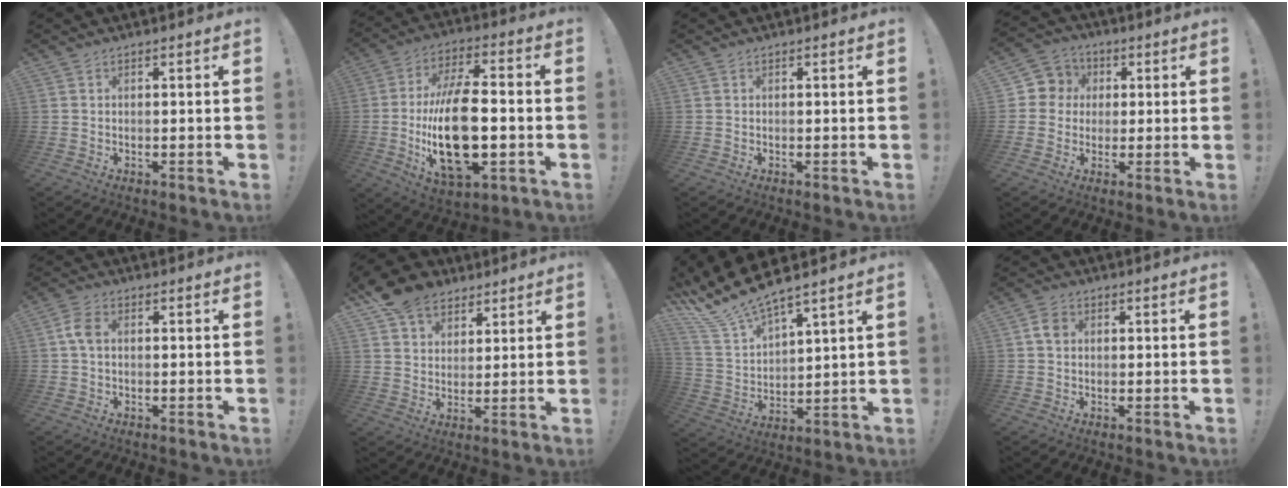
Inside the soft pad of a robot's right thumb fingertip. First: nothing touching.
{"total": 21.6, "force": [-3.0, 10.0, 19.0], "torque": [-0.371, -0.002, -0.048]}
{"total": 0.0}
{"total": 7.5, "force": [0.4, 7.4, 1.5], "torque": [-0.029, 0.003, 0.012]}
{"total": 4.7, "force": [0.4, 3.0, 3.6], "torque": [-0.070, 0.010, 0.008]}
{"total": 11.7, "force": [8.1, 7.6, 3.6], "torque": [-0.067, -0.043, 0.161]}
{"total": 12.4, "force": [11.1, 2.4, 5.2], "torque": [-0.124, -0.086, 0.202]}
{"total": 3.8, "force": [0.6, 3.0, 2.2], "torque": [-0.032, 0.004, 0.011]}